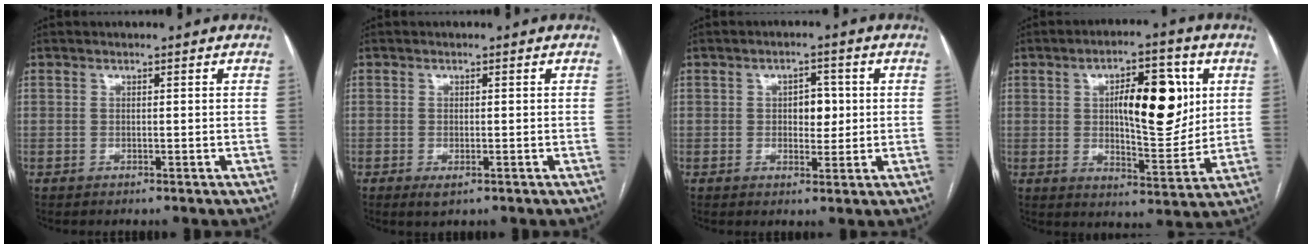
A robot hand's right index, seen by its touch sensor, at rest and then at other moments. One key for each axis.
{"total": 1.9, "fx": -0.9, "fy": 0.7, "fz": 1.5, "tx": -0.024, "ty": -0.003, "tz": -0.010}
{"total": 4.0, "fx": 0.4, "fy": 2.4, "fz": 3.2, "tx": -0.041, "ty": 0.008, "tz": 0.009}
{"total": 13.5, "fx": 3.2, "fy": 4.6, "fz": 12.2, "tx": -0.182, "ty": 0.012, "tz": 0.053}